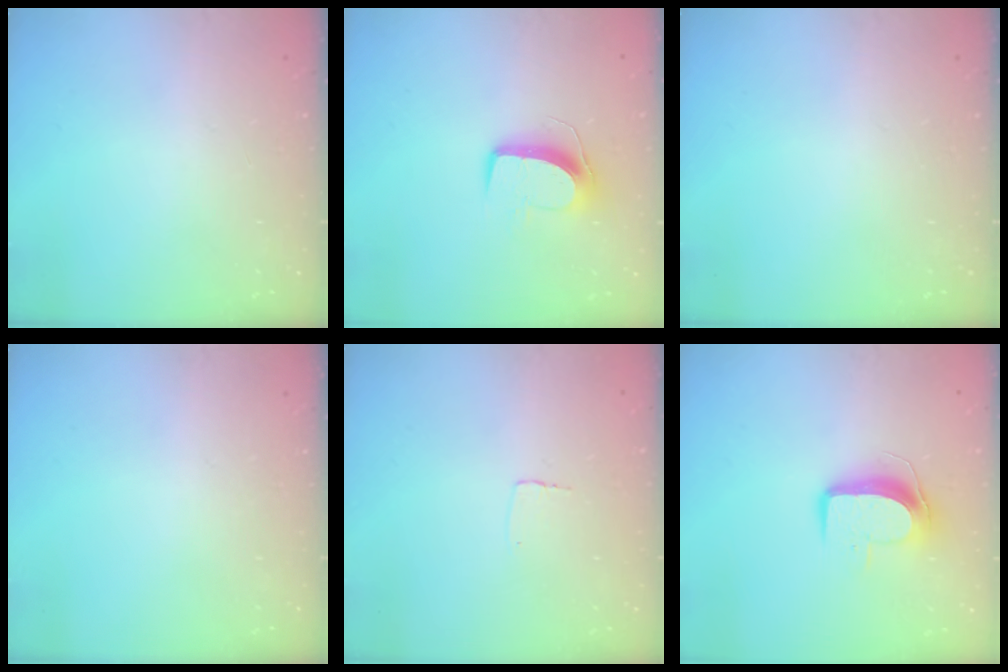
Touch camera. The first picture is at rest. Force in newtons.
{"total": 10.1, "press": 10.1, "slide": 0.1}
{"total": 0.0}
{"total": 0.0}
{"total": 2.6, "press": 2.6, "slide": 0.1}
{"total": 9.2, "press": 9.2, "slide": 0.7}